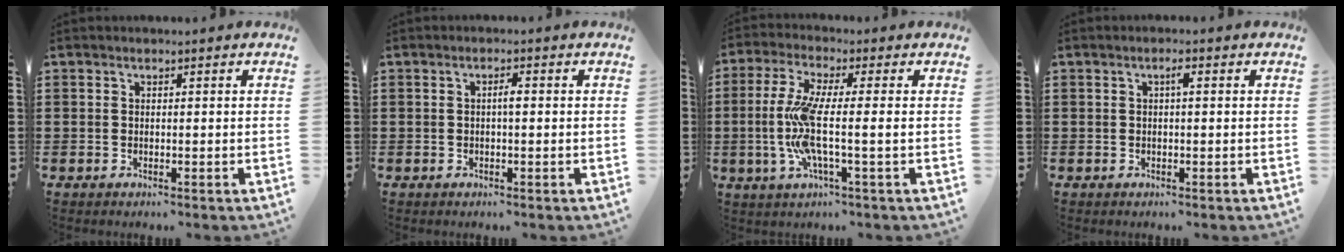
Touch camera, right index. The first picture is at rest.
{"total": 1.5, "force": [-0.1, 0.3, 1.4], "torque": [-0.027, 0.001, -0.003]}
{"total": 8.8, "force": [-1.1, 1.0, 8.7], "torque": [-0.202, -0.024, -0.032]}
{"total": 1.3, "force": [0.2, 0.2, 1.3], "torque": [-0.025, 0.003, 0.001]}